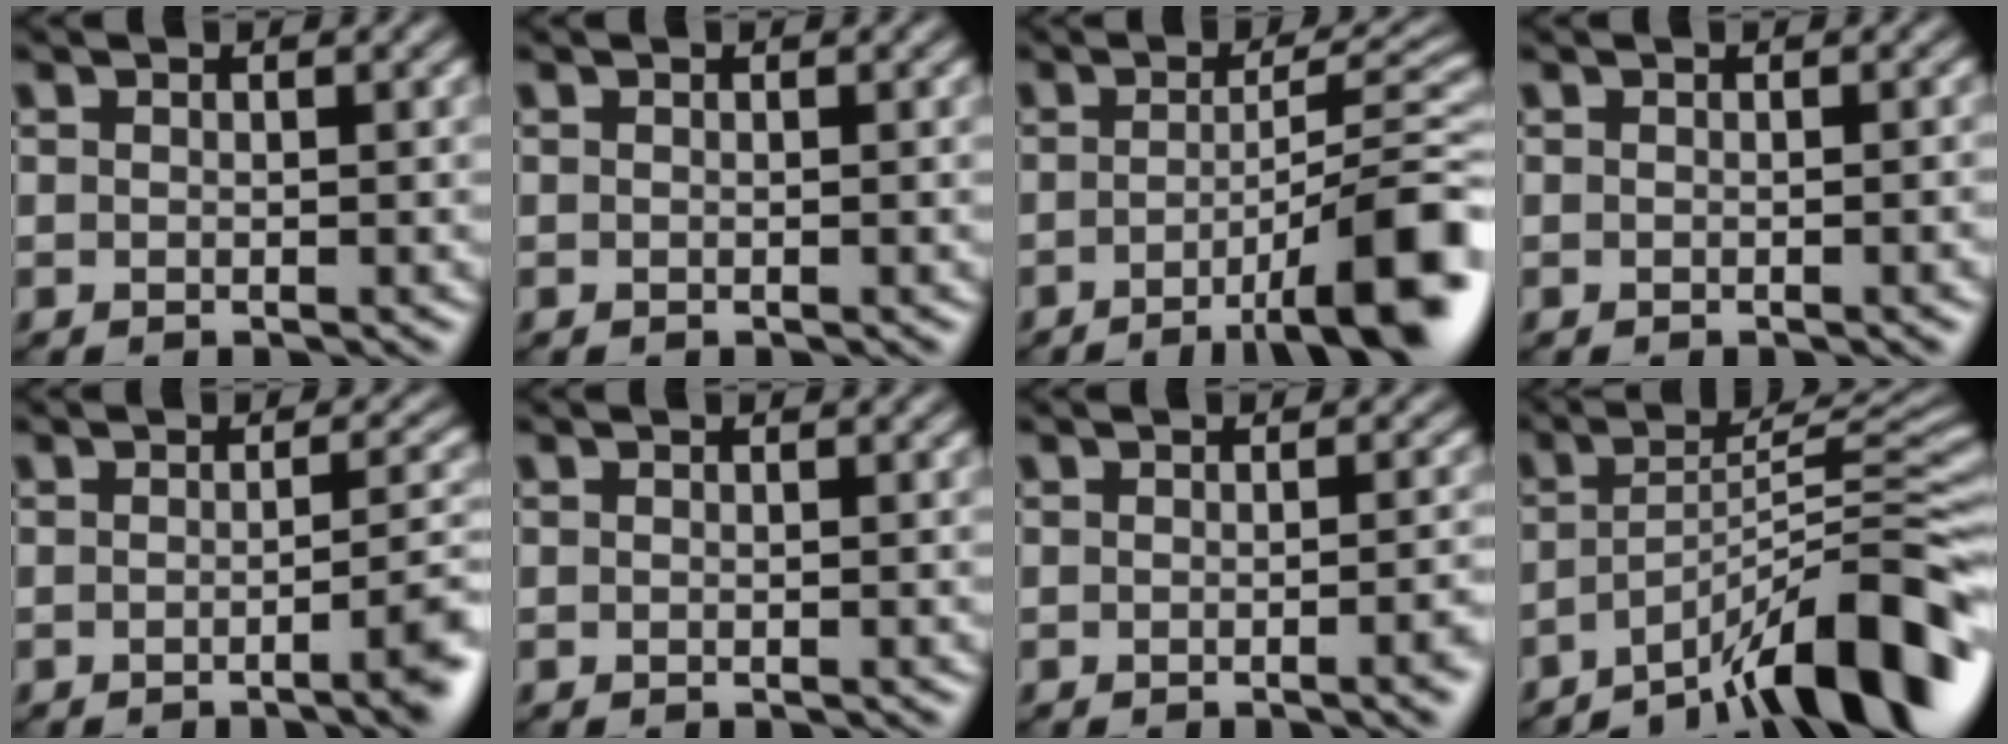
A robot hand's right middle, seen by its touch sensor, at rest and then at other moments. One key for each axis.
{"total": 0.0}
{"total": 9.6, "fx": -4.8, "fy": 1.3, "fz": 8.2, "tx": -0.107, "ty": 0.006, "tz": -0.078}
{"total": 1.3, "fx": -0.4, "fy": 0.5, "fz": 1.1, "tx": -0.010, "ty": 0.002, "tz": -0.003}
{"total": 3.7, "fx": -1.6, "fy": 0.4, "fz": 3.3, "tx": -0.044, "ty": -0.001, "tz": -0.029}
{"total": 0.0}
{"total": 3.1, "fx": -1.1, "fy": 0.9, "fz": 2.8, "tx": -0.026, "ty": -0.002, "tz": -0.014}
{"total": 10.7, "fx": -6.9, "fy": 1.4, "fz": 8.1, "tx": -0.106, "ty": 0.017, "tz": -0.120}